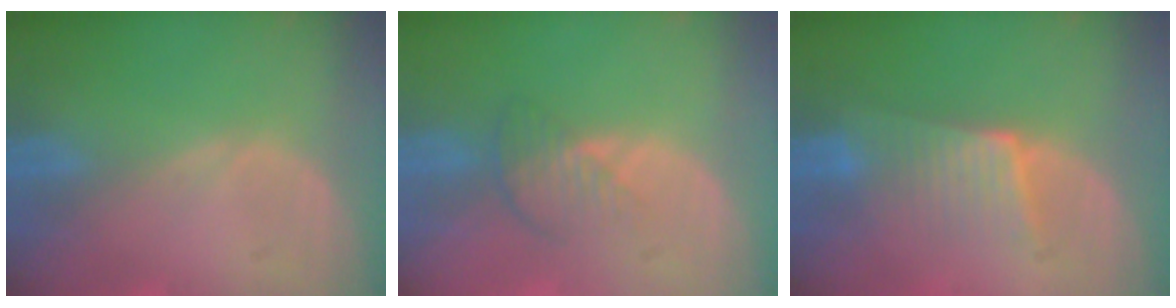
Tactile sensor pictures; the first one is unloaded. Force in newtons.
{"total": 3.7, "press": 3.2, "slide": 1.9}
{"total": 6.4, "press": 5.6, "slide": 3.1}